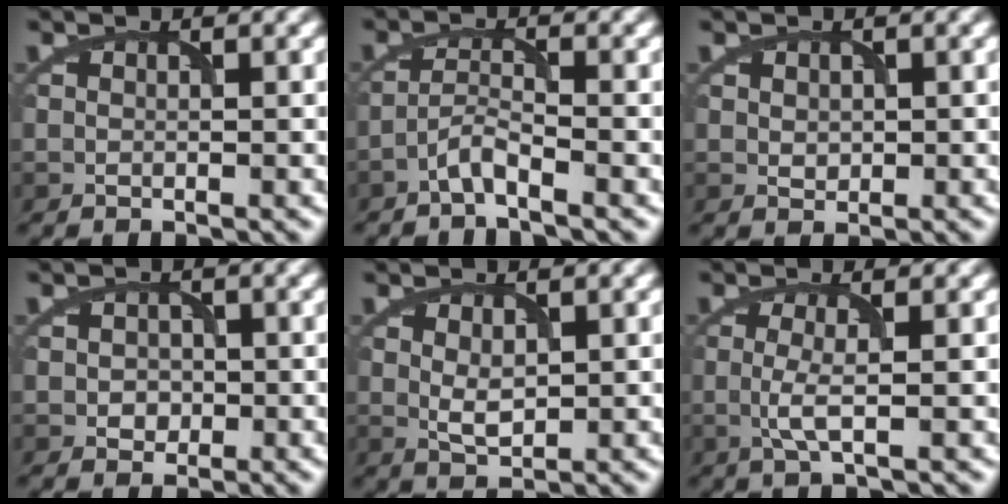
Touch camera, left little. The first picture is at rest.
{"total": 2.1, "force": [-1.7, 0.1, 1.3], "torque": [-0.028, 0.008, -0.040]}
{"total": 1.1, "force": [0.3, 0.9, 0.5], "torque": [-0.010, -0.003, 0.008]}
{"total": 1.5, "force": [-0.2, 1.3, 0.6], "torque": [-0.008, -0.003, -0.005]}
{"total": 2.0, "force": [0.4, 1.1, 1.6], "torque": [-0.036, -0.004, 0.012]}
{"total": 2.1, "force": [-0.2, 0.3, 2.1], "torque": [-0.048, -0.002, -0.006]}